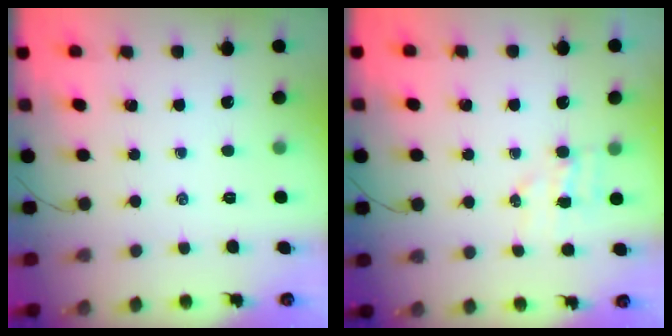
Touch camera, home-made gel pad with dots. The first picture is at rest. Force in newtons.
{"total": 4.5, "press": 4.4, "slide": 0.8}